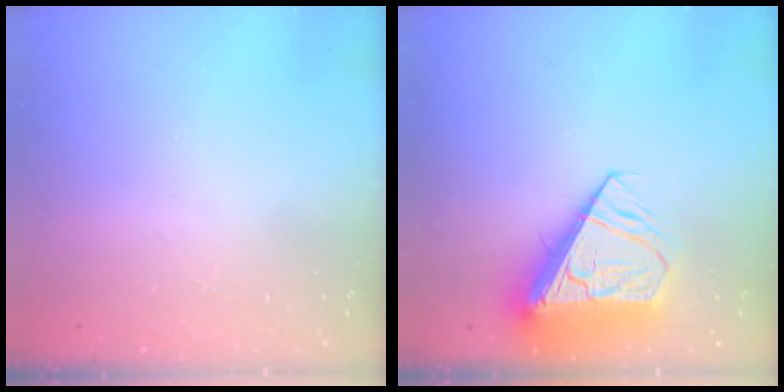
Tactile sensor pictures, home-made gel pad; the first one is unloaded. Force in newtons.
{"total": 11.2, "press": 11.1, "slide": 1.6}